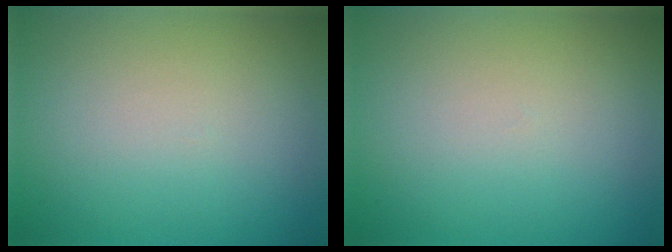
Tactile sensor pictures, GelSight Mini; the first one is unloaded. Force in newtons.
{"total": 0.0}